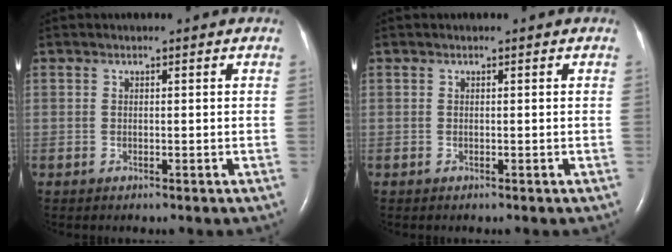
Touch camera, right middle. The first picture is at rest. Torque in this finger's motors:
{"motor_torque": [-0.04, 0.08, 0.00, 0.00]}